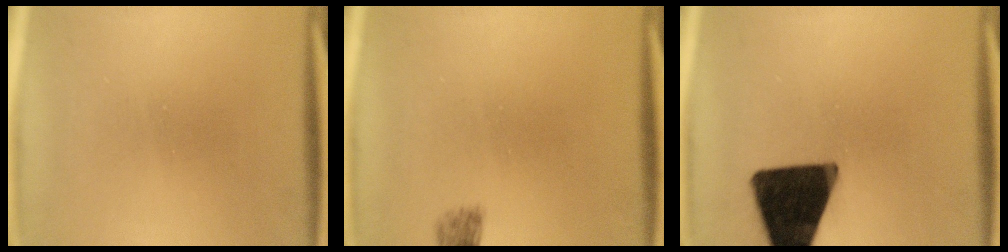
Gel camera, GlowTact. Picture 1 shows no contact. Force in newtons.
{"total": 1.2}
{"total": 18.9}